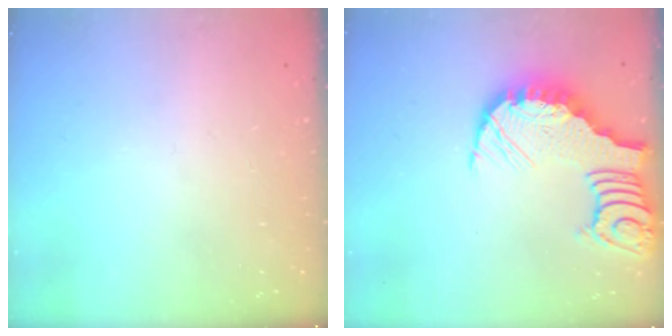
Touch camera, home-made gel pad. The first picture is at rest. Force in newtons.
{"total": 7.4, "press": 7.4, "slide": 1.1}